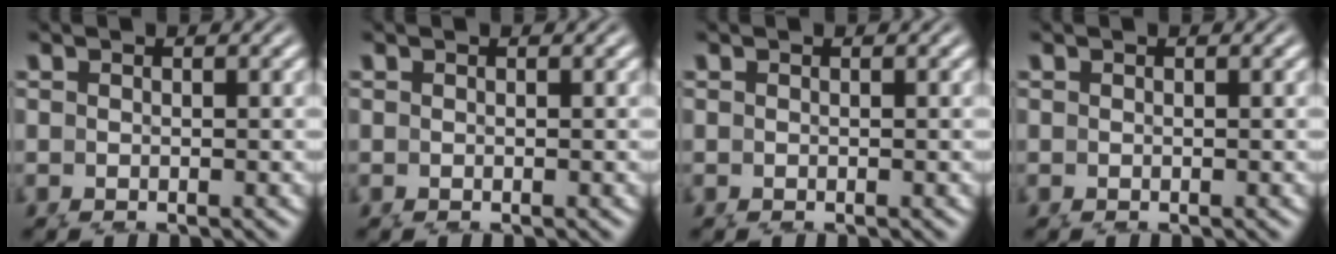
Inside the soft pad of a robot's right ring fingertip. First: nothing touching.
{"total": 0.0}
{"total": 0.0}
{"total": 0.0}